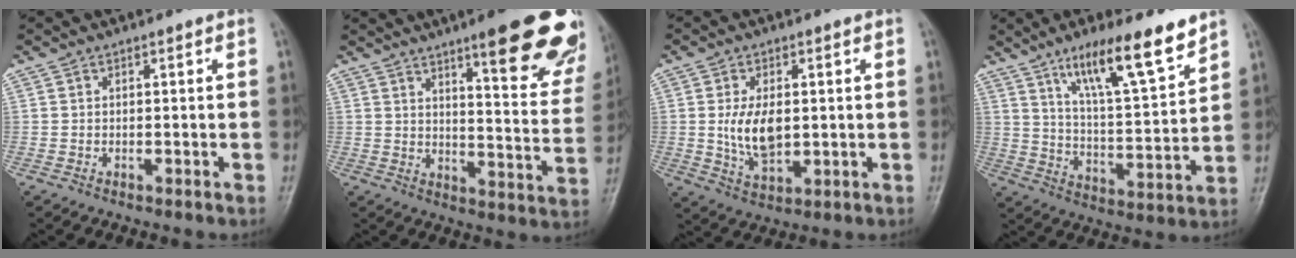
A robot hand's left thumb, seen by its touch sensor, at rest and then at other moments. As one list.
[{"total": 22.4, "force": [13.9, 4.9, 16.9], "torque": [-0.181, -0.064, 0.182]}, {"total": 8.1, "force": [0.5, 4.5, 6.6], "torque": [-0.117, -0.010, 0.018]}, {"total": 15.2, "force": [10.3, 2.9, 10.8], "torque": [-0.164, -0.056, 0.182]}]